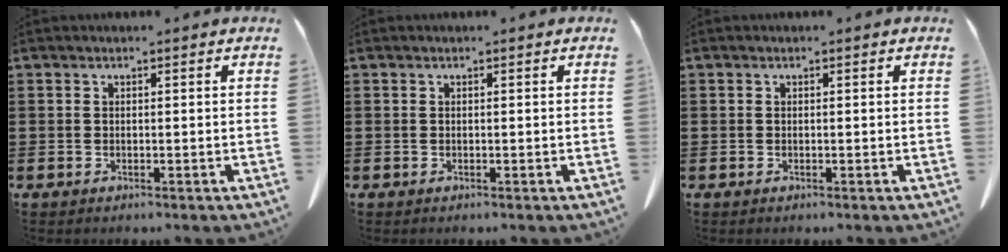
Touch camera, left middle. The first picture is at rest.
{"total": 0.0}
{"total": 0.0}